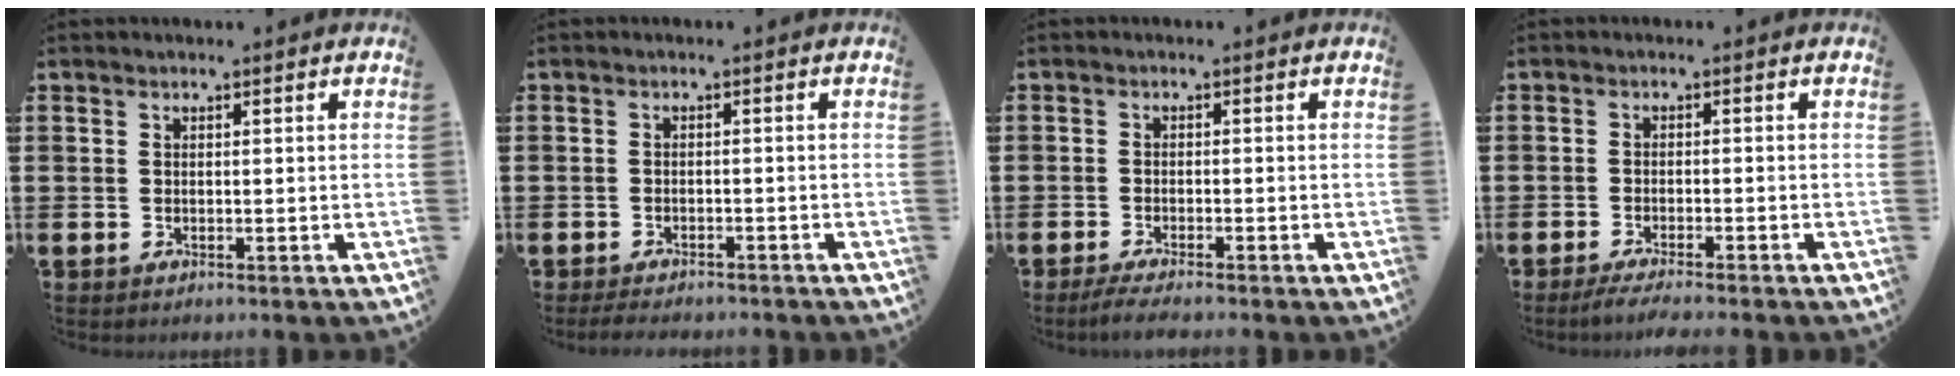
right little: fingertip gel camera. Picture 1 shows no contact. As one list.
[{"total": 1.1, "force": [-1.1, 0.1, 0.3], "torque": [-0.009, 0.002, -0.022]}, {"total": 1.6, "force": [-1.1, 0.1, 1.1], "torque": [-0.019, 0.001, -0.020]}, {"total": 1.9, "force": [-1.6, -0.1, 1.0], "torque": [-0.015, 0.002, -0.030]}]